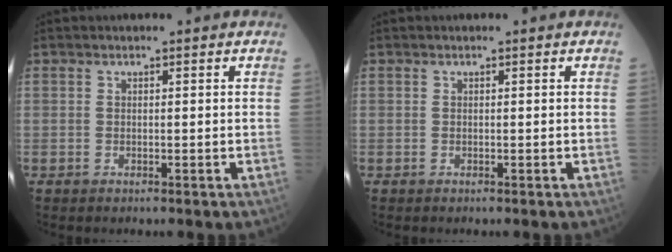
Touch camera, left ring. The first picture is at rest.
{"total": 0.0}